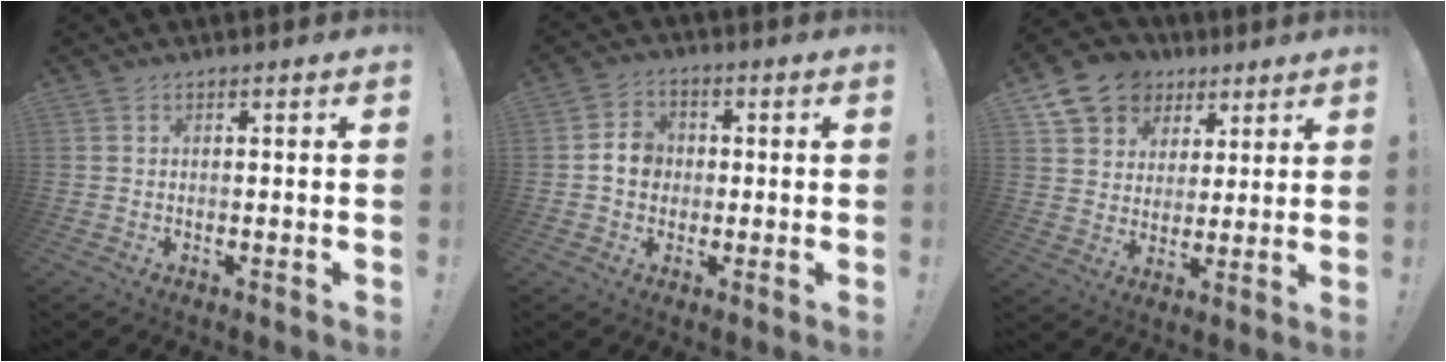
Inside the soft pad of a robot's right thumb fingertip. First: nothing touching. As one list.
[{"total": 5.8, "force": [-0.1, 5.2, 2.7], "torque": [-0.036, 0.011, -0.001]}, {"total": 13.0, "force": [7.4, 9.8, 4.3], "torque": [-0.070, -0.041, 0.145]}]